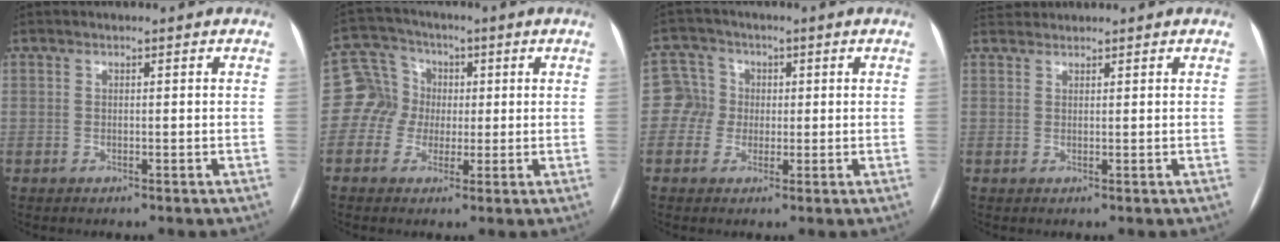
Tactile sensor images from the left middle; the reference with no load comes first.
{"total": 6.5, "force": [0.0, 6.3, 1.3], "torque": [-0.032, 0.030, -0.002]}
{"total": 4.6, "force": [0.0, 4.6, 0.5], "torque": [-0.010, 0.021, 0.000]}
{"total": 2.2, "force": [2.1, 0.2, -0.2], "torque": [-0.006, 0.022, 0.045]}